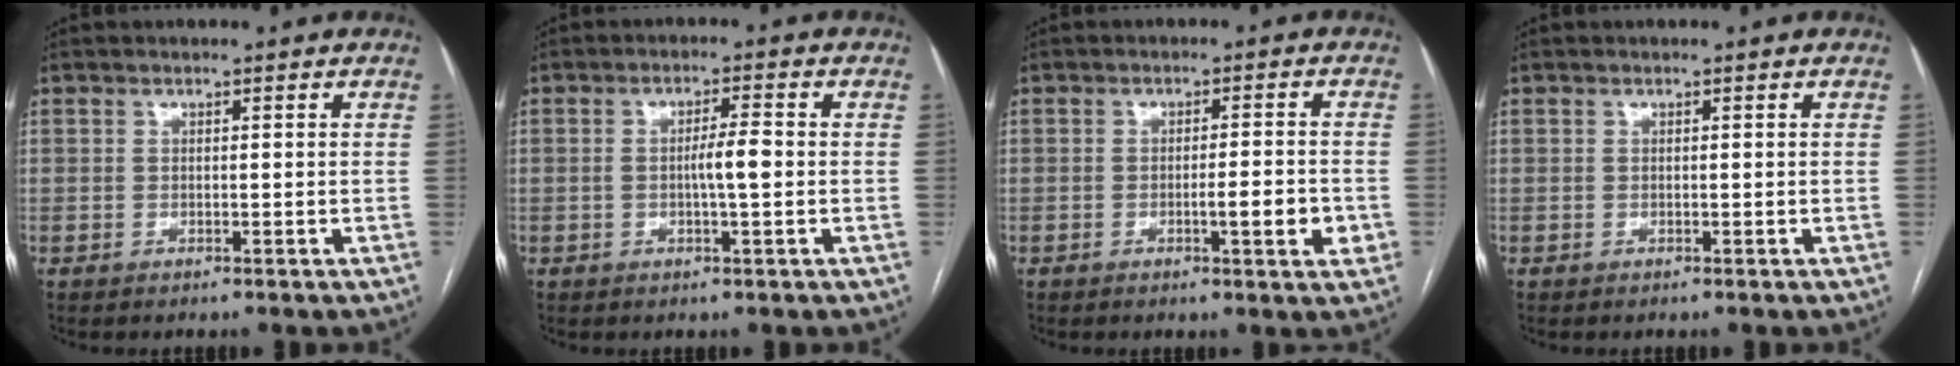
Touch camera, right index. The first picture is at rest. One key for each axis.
{"total": 3.6, "fx": -0.4, "fy": 0.2, "fz": 3.6, "tx": -0.062, "ty": 0.001, "tz": -0.007}
{"total": 5.1, "fx": -1.6, "fy": 0.6, "fz": 4.8, "tx": -0.067, "ty": -0.002, "tz": -0.020}
{"total": 0.0}